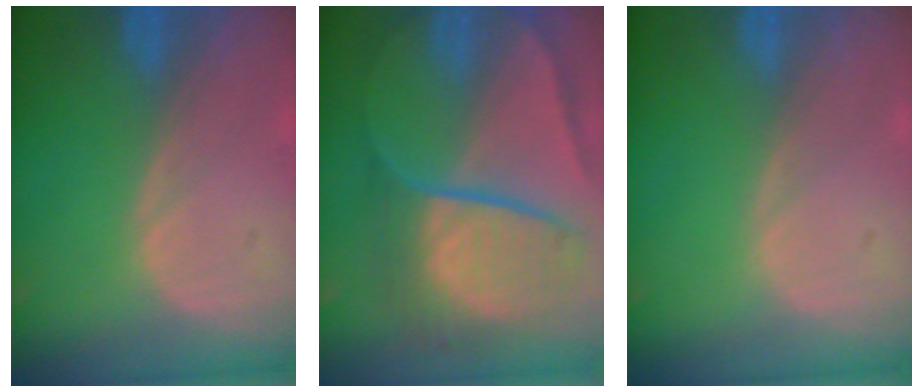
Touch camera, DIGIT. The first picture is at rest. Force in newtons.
{"total": 10.8, "press": 10.7, "slide": 1.1}
{"total": 0.0}